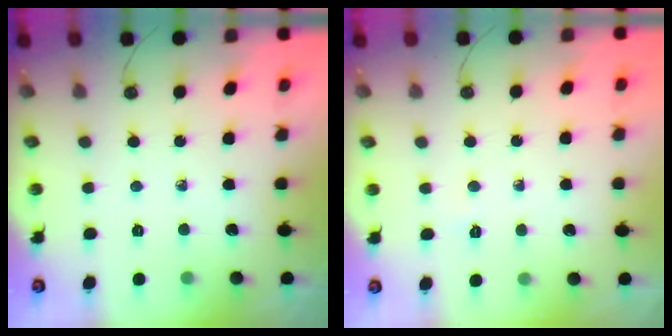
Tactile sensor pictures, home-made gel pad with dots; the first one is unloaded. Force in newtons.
{"total": 2.1, "press": 1.6, "slide": 1.4}